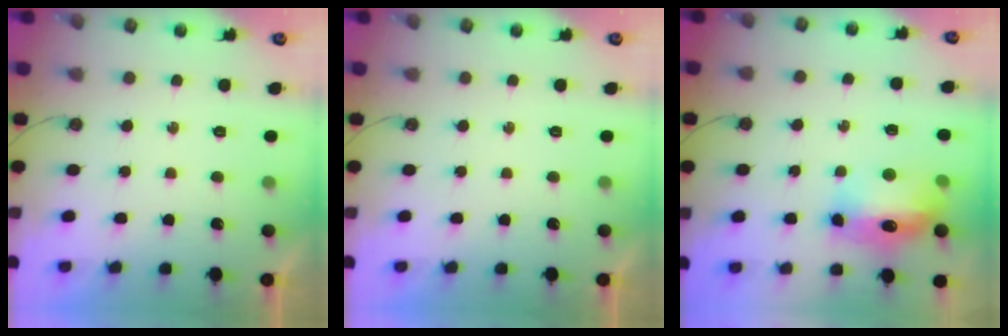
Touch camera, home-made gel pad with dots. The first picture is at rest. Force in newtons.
{"total": 0.0}
{"total": 12.7, "press": 12.6, "slide": 1.2}